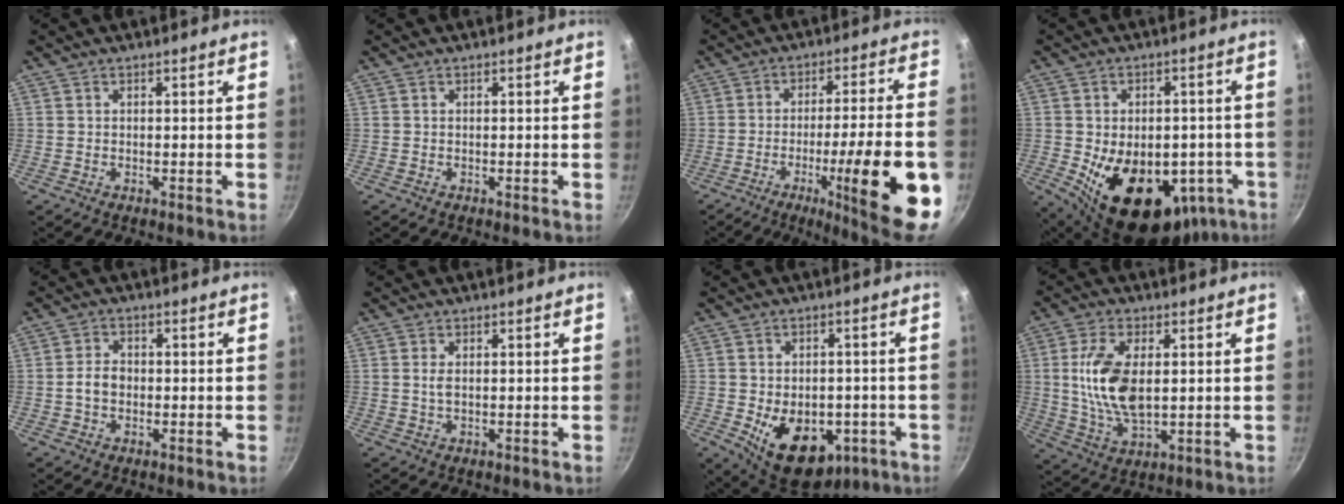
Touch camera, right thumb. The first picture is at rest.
{"total": 0.0}
{"total": 20.6, "force": [-7.3, 3.1, 19.1], "torque": [-0.256, 0.027, -0.101]}
{"total": 21.9, "force": [-6.5, 14.3, 15.2], "torque": [-0.204, 0.010, -0.068]}
{"total": 3.9, "force": [-0.6, 2.8, 2.6], "torque": [-0.038, 0.015, -0.014]}
{"total": 1.6, "force": [0.2, 0.7, 1.4], "torque": [-0.027, -0.001, 0.003]}
{"total": 15.6, "force": [-4.8, 10.4, 10.5], "torque": [-0.126, 0.002, -0.049]}
{"total": 12.4, "force": [1.4, 6.3, 10.6], "torque": [-0.203, -0.006, 0.031]}